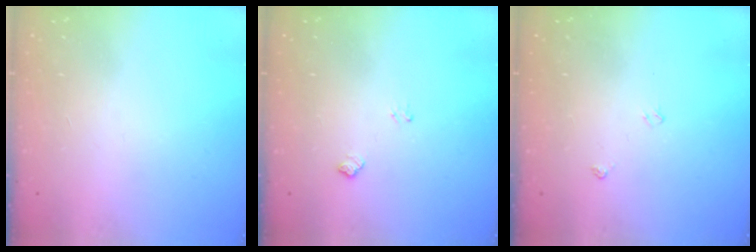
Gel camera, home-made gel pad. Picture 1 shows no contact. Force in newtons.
{"total": 6.1, "press": 6.1, "slide": 0.7}
{"total": 3.7, "press": 3.7, "slide": 0.6}